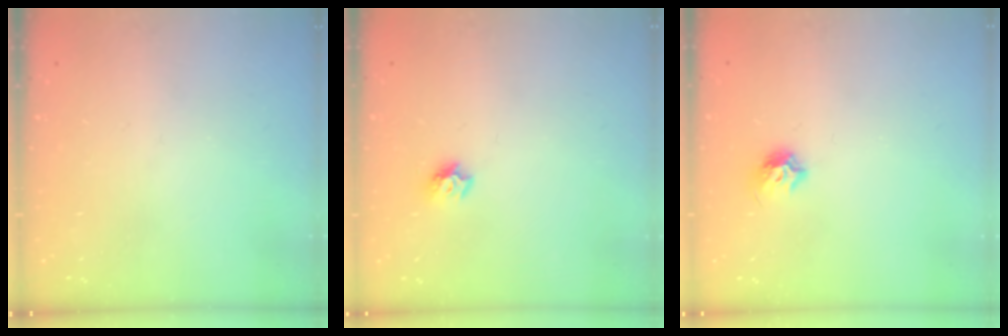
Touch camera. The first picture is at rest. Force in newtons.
{"total": 7.0, "press": 7.0, "slide": 0.7}
{"total": 5.1, "press": 5.0, "slide": 1.0}